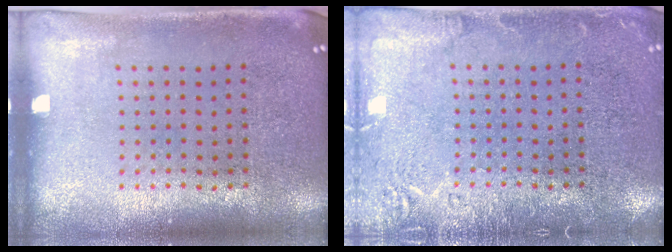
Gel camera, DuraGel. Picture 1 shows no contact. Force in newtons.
{"total": 2.4, "press": 2.4, "slide": 0.4}